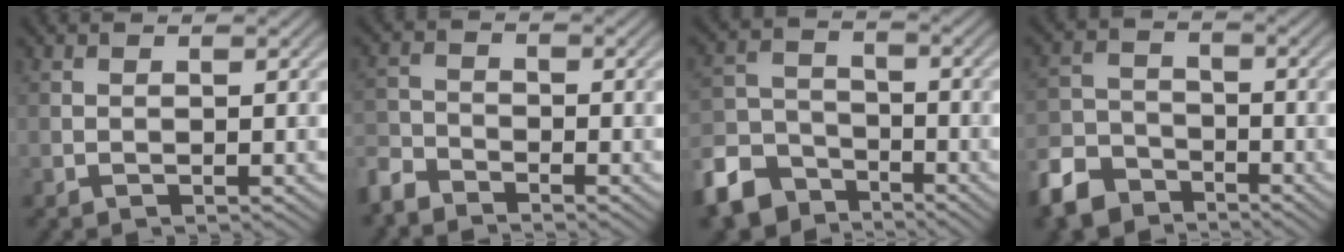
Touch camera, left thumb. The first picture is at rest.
{"total": 3.8, "force": [-3.4, 1.2, 1.0], "torque": [-0.023, -0.008, -0.085]}
{"total": 9.4, "force": [-6.6, 5.6, 3.7], "torque": [-0.094, -0.016, -0.141]}
{"total": 7.3, "force": [-5.4, 4.1, 2.8], "torque": [-0.070, -0.009, -0.123]}